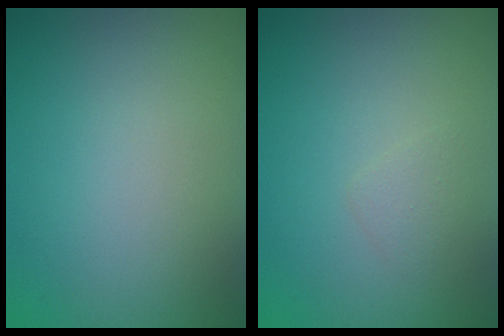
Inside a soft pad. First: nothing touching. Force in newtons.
{"total": 0.9, "press": 0.9, "slide": 0.0}